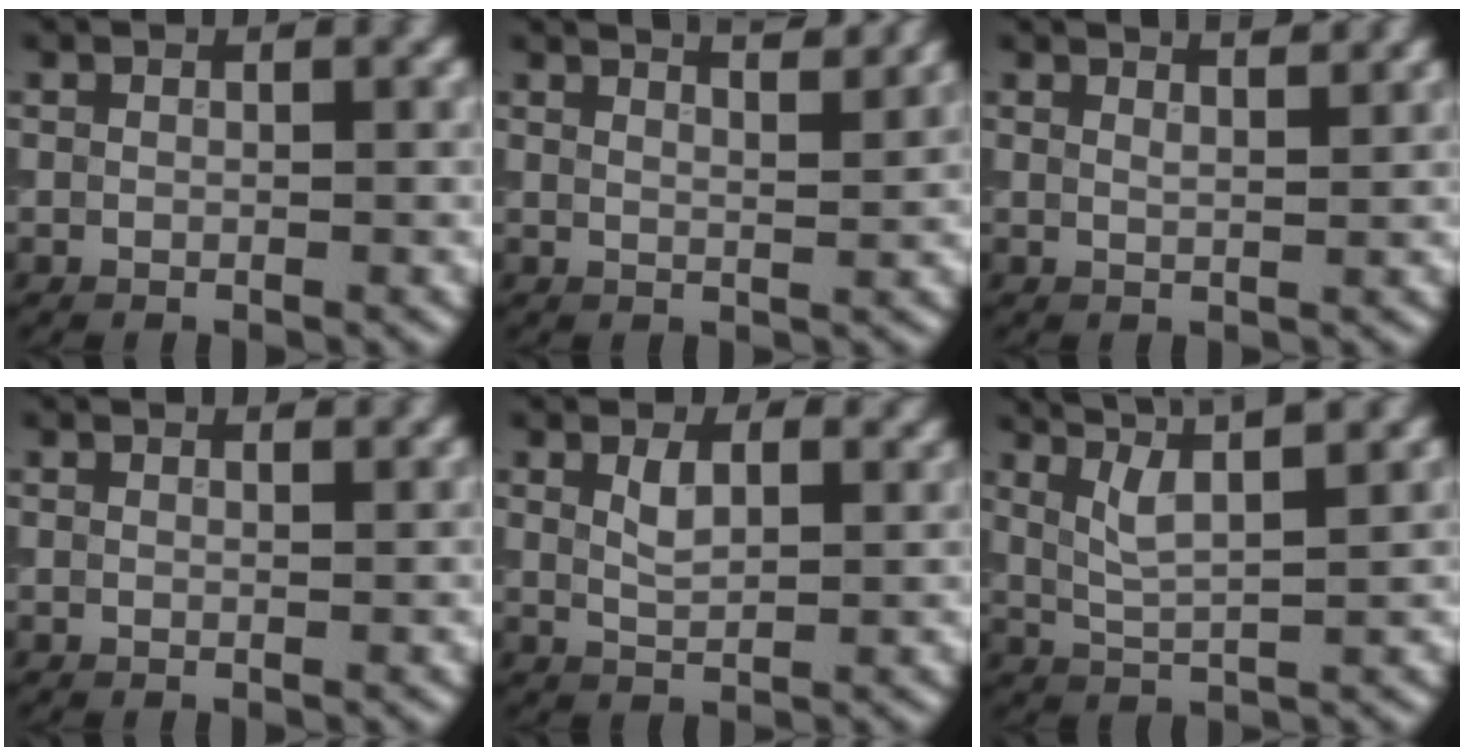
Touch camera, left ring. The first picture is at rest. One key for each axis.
{"total": 6.4, "fx": 4.8, "fy": 2.2, "fz": 3.5, "tx": -0.020, "ty": 0.045, "tz": 0.026}
{"total": 4.0, "fx": 3.0, "fy": 1.5, "fz": 2.1, "tx": -0.004, "ty": 0.031, "tz": 0.005}
{"total": 1.8, "fx": 1.6, "fy": 0.4, "fz": 0.8, "tx": -0.010, "ty": 0.004, "tz": 0.008}
{"total": 2.6, "fx": 1.4, "fy": 1.2, "fz": 1.8, "tx": -0.040, "ty": -0.002, "tz": 0.028}
{"total": 5.7, "fx": 3.7, "fy": 1.3, "fz": 4.1, "tx": -0.075, "ty": 0.025, "tz": 0.043}